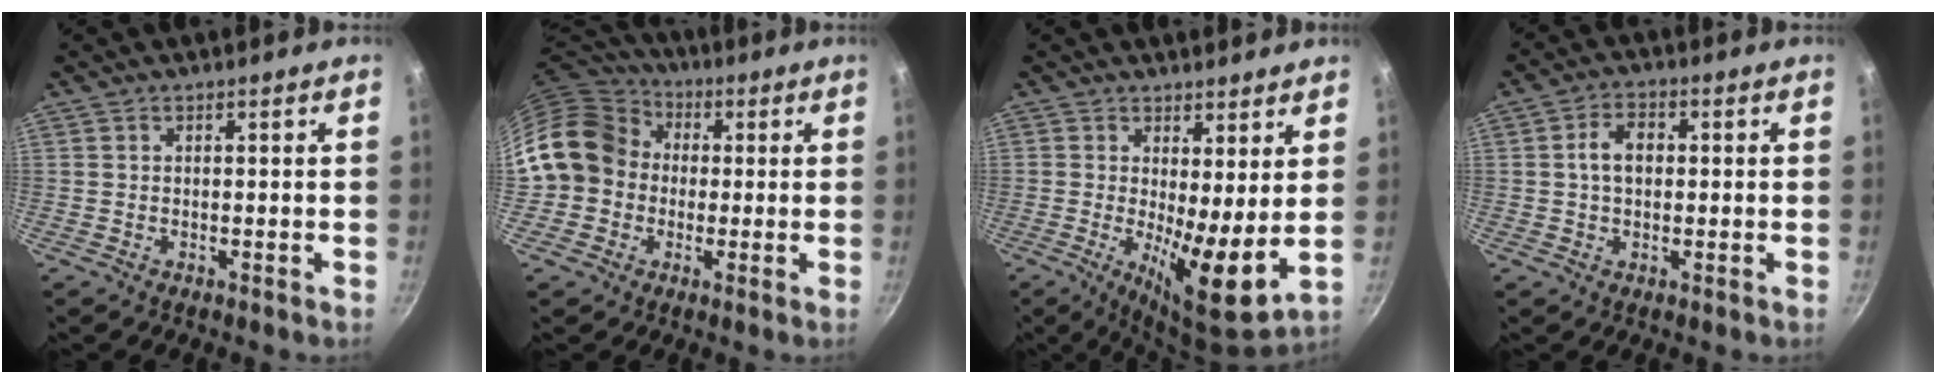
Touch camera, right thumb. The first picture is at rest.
{"total": 14.2, "force": [0.1, 12.6, 6.6], "torque": [-0.094, 0.039, -0.013]}
{"total": 10.4, "force": [1.6, 3.1, 9.8], "torque": [-0.150, -0.035, 0.023]}
{"total": 5.4, "force": [0.5, 3.7, 3.9], "torque": [-0.055, 0.015, 0.002]}